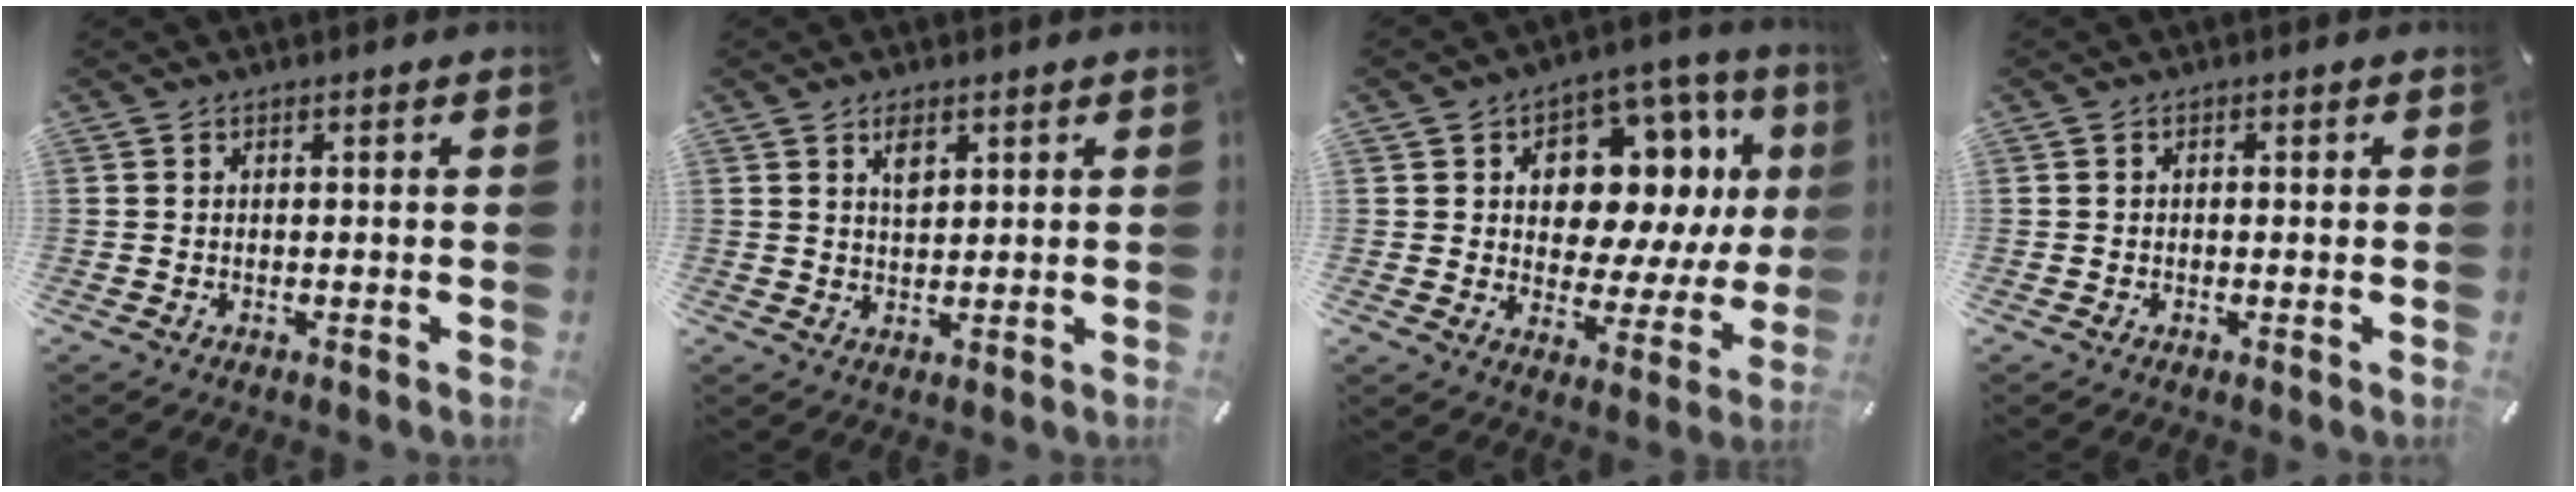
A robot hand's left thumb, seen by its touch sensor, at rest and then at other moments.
{"total": 3.3, "force": [1.8, 1.8, 2.1], "torque": [-0.031, -0.005, 0.029]}
{"total": 14.1, "force": [6.0, 9.4, 8.7], "torque": [-0.123, -0.045, 0.108]}
{"total": 0.7, "force": [-0.3, 0.5, 0.4], "torque": [-0.007, 0.003, -0.006]}